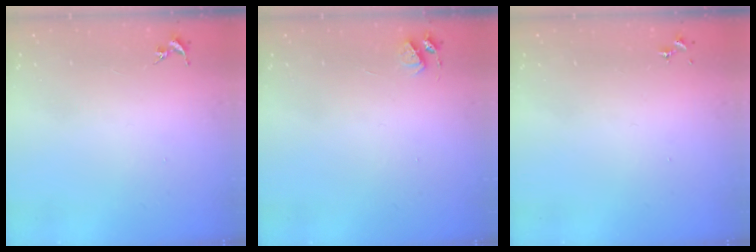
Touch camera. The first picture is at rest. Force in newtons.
{"total": 4.4, "press": 4.3, "slide": 0.6}
{"total": 0.0}